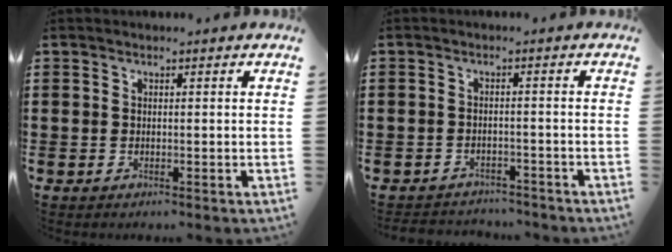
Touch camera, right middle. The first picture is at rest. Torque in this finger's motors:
{"motor_torque": [0.14, 0.07, 0.02, 0.03]}